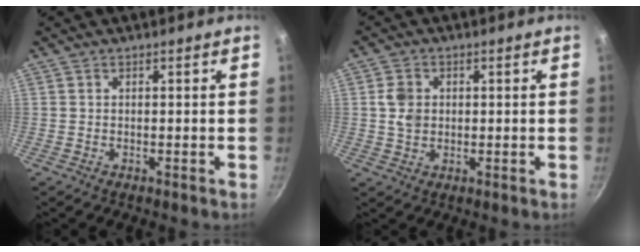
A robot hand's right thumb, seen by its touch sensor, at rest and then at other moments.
{"total": 4.7, "force": [0.6, 3.8, 2.8], "torque": [-0.040, -0.001, 0.012]}